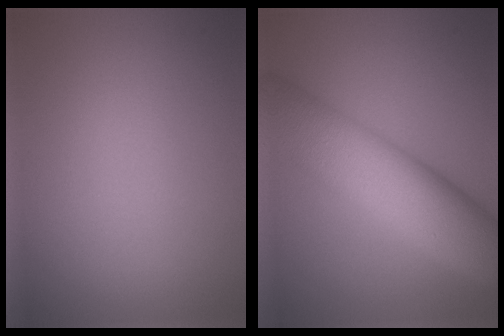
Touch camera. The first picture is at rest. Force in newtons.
{"total": 11.8, "press": 11.8, "slide": 0.3}